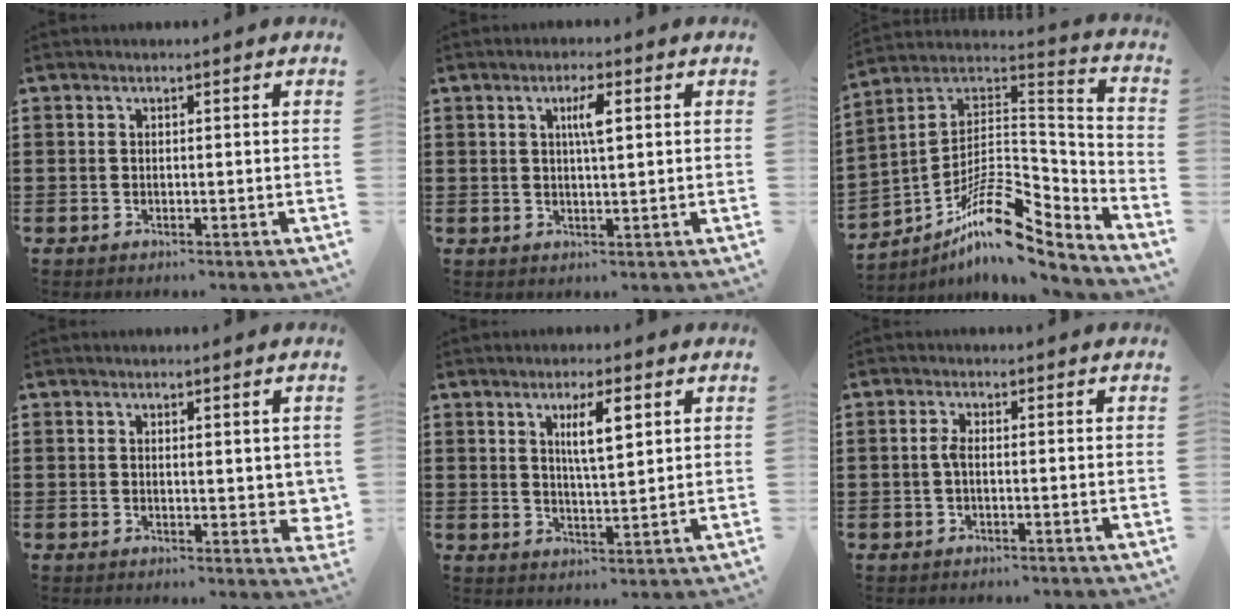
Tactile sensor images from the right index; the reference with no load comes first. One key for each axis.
{"total": 3.7, "fx": 1.0, "fy": 0.8, "fz": 3.5, "tx": -0.063, "ty": 0.005, "tz": 0.011}
{"total": 12.9, "fx": -8.2, "fy": 5.3, "fz": 8.4, "tx": -0.145, "ty": 0.014, "tz": -0.154}
{"total": 2.3, "fx": 0.8, "fy": 0.9, "fz": 1.9, "tx": -0.022, "ty": -0.001, "tz": 0.012}
{"total": 5.5, "fx": 2.2, "fy": 1.2, "fz": 4.9, "tx": -0.086, "ty": 0.000, "tz": 0.031}
{"total": 1.9, "fx": -0.4, "fy": 0.5, "fz": 1.8, "tx": -0.049, "ty": -0.003, "tz": -0.013}